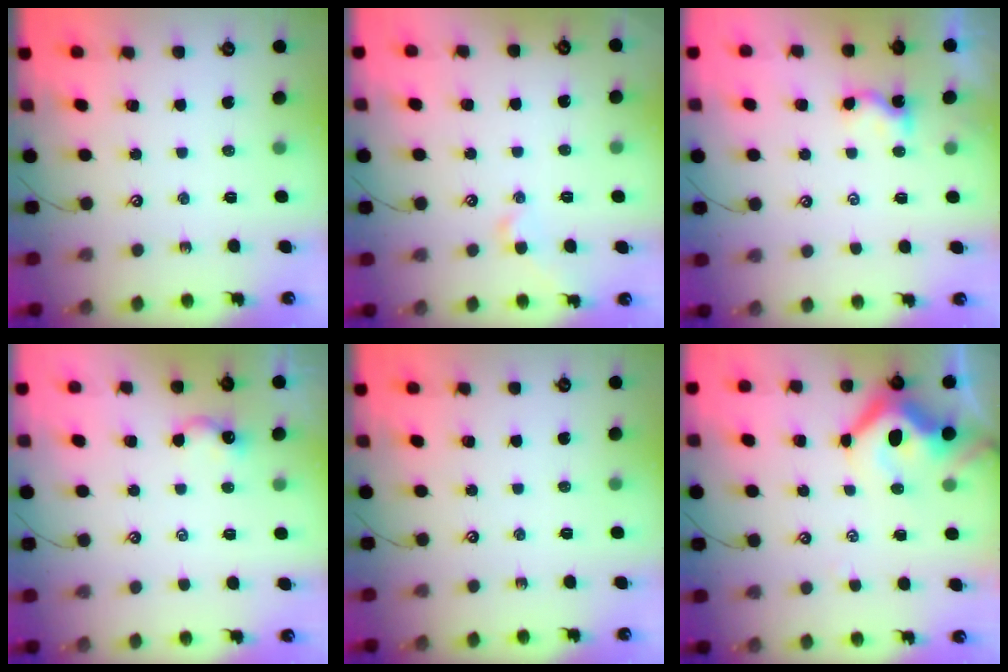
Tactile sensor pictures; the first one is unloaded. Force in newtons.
{"total": 1.2, "press": 1.1, "slide": 0.4}
{"total": 2.4, "press": 2.4, "slide": 0.1}
{"total": 2.4, "press": 2.4, "slide": 0.2}
{"total": 0.0}
{"total": 9.7, "press": 9.5, "slide": 1.7}